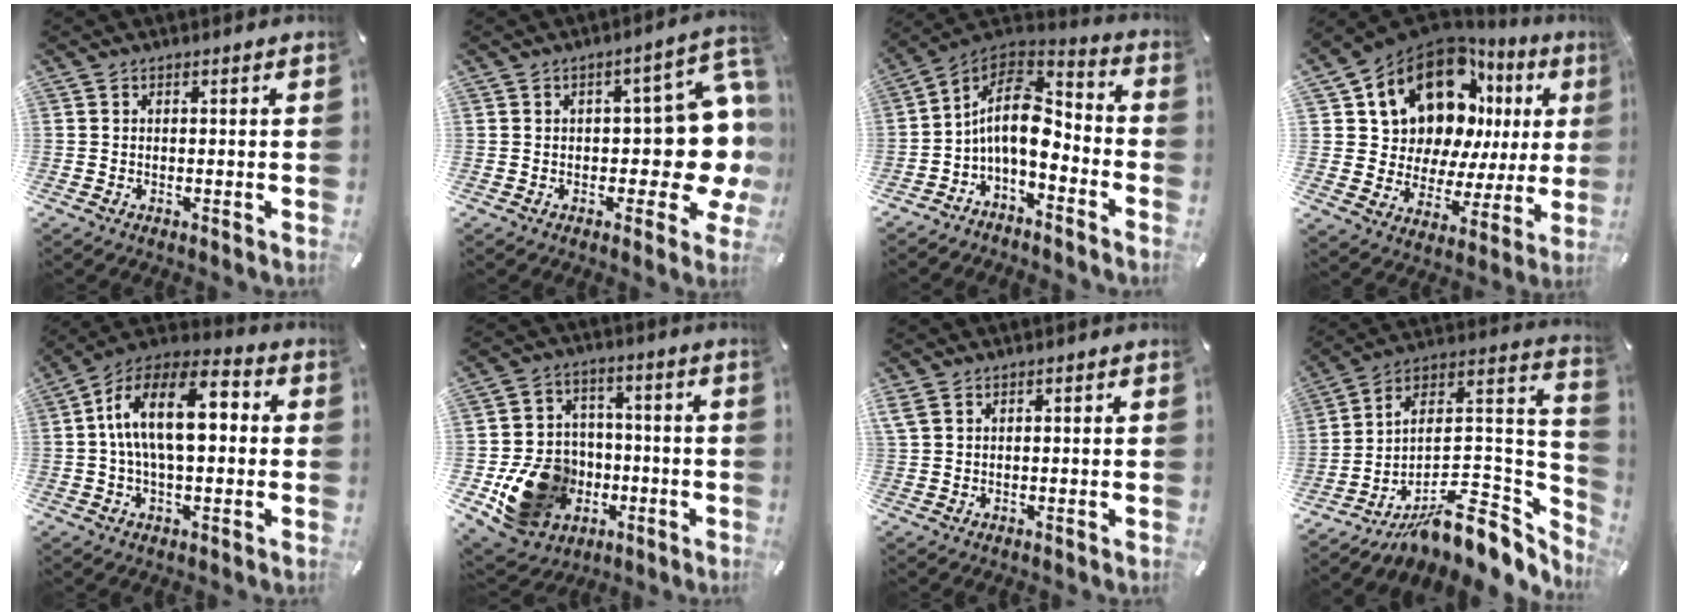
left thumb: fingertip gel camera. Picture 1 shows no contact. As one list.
[{"total": 15.6, "force": [-0.9, 8.0, 13.4], "torque": [-0.144, 0.000, -0.012]}, {"total": 12.4, "force": [-2.3, 7.8, 9.4], "torque": [-0.197, 0.007, -0.040]}, {"total": 17.8, "force": [10.5, 11.2, 8.9], "torque": [-0.144, -0.090, 0.190]}, {"total": 15.5, "force": [1.6, 8.3, 13.0], "torque": [-0.235, 0.001, 0.024]}, {"total": 17.3, "force": [-5.3, 14.3, 8.1], "torque": [-0.143, 0.033, -0.076]}, {"total": 1.9, "force": [1.1, 1.1, 1.1], "torque": [-0.023, 0.001, 0.021]}, {"total": 12.9, "force": [-6.5, 7.4, 8.3], "torque": [-0.090, -0.028, -0.104]}]